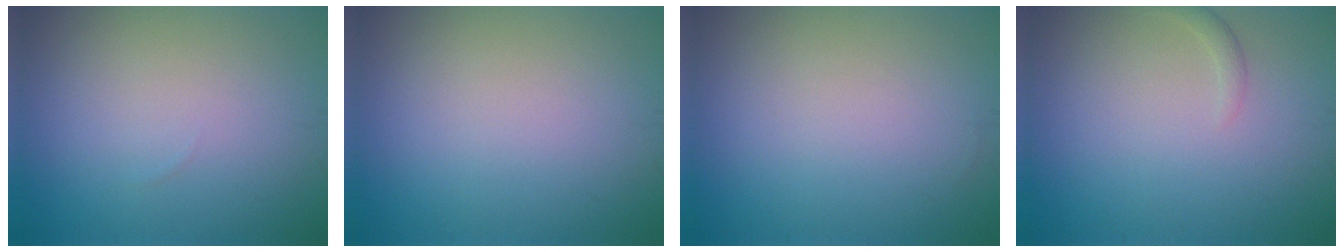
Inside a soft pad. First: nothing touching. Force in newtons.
{"total": 0.0}
{"total": 0.0}
{"total": 0.9, "press": 0.9, "slide": 0.1}